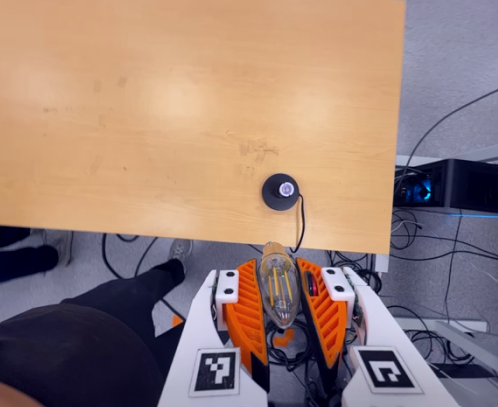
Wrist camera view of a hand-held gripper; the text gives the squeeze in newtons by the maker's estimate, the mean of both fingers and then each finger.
{"total": 8.4, "left": 8.0, "right": 8.9}